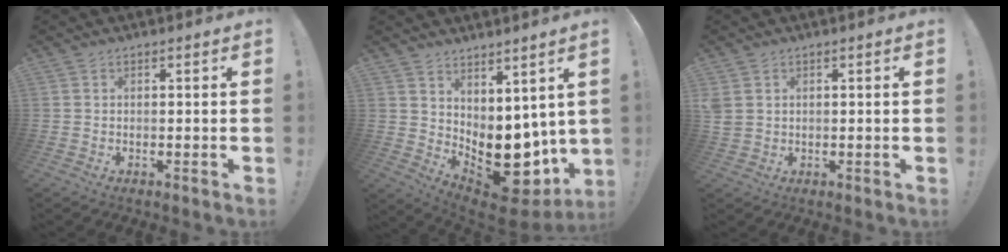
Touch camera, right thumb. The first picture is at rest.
{"total": 10.9, "force": [-2.1, 7.8, 7.3], "torque": [-0.066, -0.016, -0.017]}
{"total": 3.1, "force": [1.3, 2.2, 1.6], "torque": [-0.041, -0.002, 0.027]}